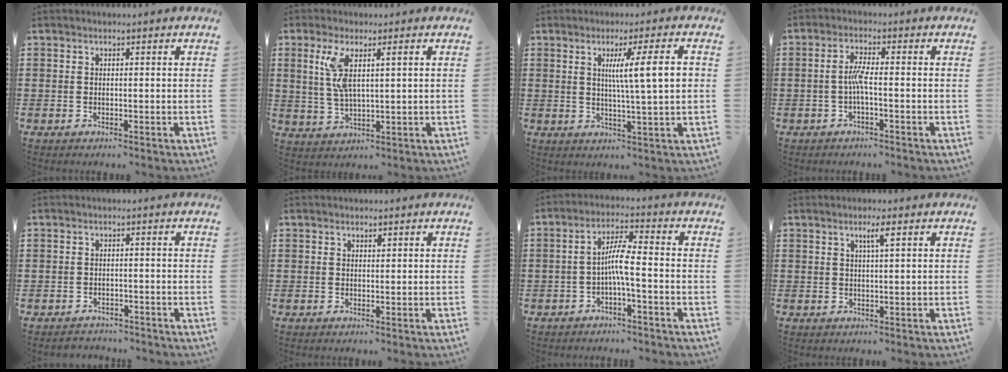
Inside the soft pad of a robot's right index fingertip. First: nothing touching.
{"total": 5.3, "force": [1.6, 1.3, 4.9], "torque": [-0.116, -0.005, 0.022]}
{"total": 8.1, "force": [1.5, 0.1, 8.0], "torque": [-0.141, -0.004, 0.015]}
{"total": 3.5, "force": [-0.9, 0.3, 3.4], "torque": [-0.071, -0.002, -0.021]}
{"total": 1.7, "force": [-1.7, 0.4, -0.2], "torque": [-0.004, 0.003, -0.040]}
{"total": 0.5, "force": [0.3, 0.3, 0.2], "torque": [-0.005, 0.002, 0.007]}
{"total": 5.2, "force": [-1.3, 0.5, 5.0], "torque": [-0.098, 0.001, -0.030]}
{"total": 2.2, "force": [1.0, 0.0, 1.9], "torque": [-0.040, 0.001, 0.015]}